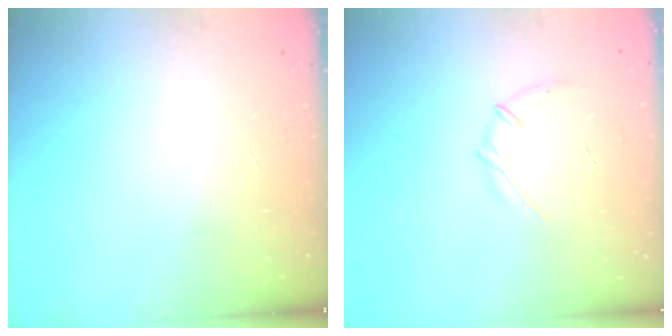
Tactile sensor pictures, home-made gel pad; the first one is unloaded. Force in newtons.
{"total": 6.5, "press": 6.4, "slide": 1.4}